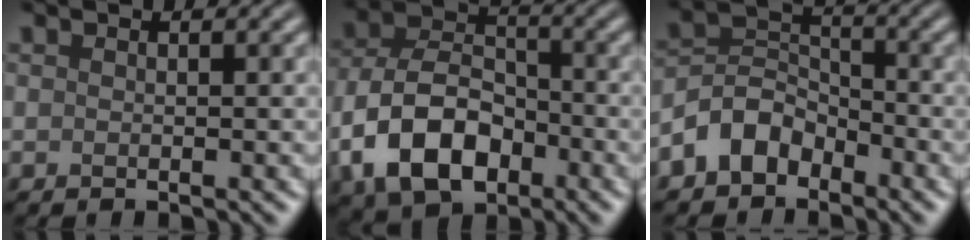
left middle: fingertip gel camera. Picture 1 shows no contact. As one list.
[{"total": 9.3, "force": [-3.7, 6.0, 6.0], "torque": [-0.121, 0.000, -0.076]}, {"total": 4.5, "force": [-2.9, 2.9, 1.8], "torque": [-0.033, 0.009, -0.065]}]